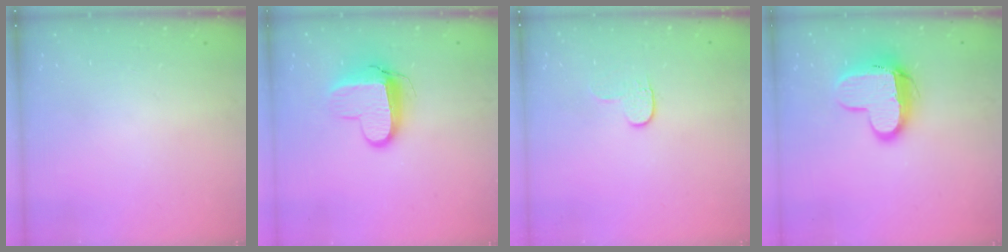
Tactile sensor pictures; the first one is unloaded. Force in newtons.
{"total": 10.3, "press": 10.3, "slide": 1.2}
{"total": 4.6, "press": 4.6, "slide": 0.5}
{"total": 12.0, "press": 11.9, "slide": 1.1}